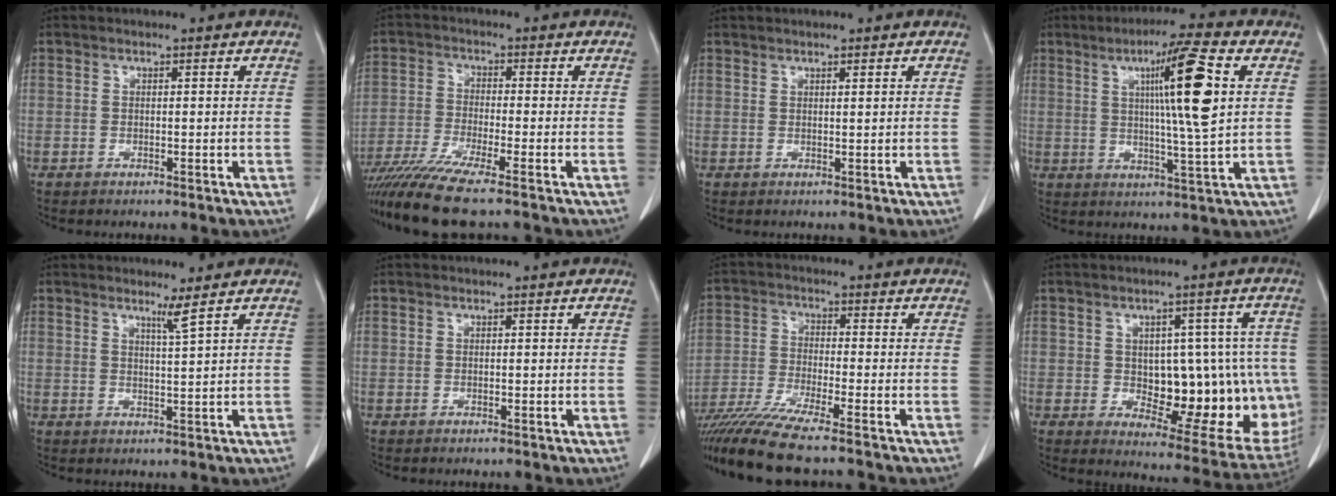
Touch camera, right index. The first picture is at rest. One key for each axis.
{"total": 10.6, "fx": -8.6, "fy": -0.9, "fz": 6.1, "tx": -0.103, "ty": -0.031, "tz": -0.147}
{"total": 0.6, "fx": 0.5, "fy": -0.1, "fz": 0.3, "tx": -0.010, "ty": -0.001, "tz": 0.012}
{"total": 12.0, "fx": 3.0, "fy": -0.8, "fz": 11.6, "tx": -0.188, "ty": 0.001, "tz": 0.047}
{"total": 2.1, "fx": 1.5, "fy": -1.0, "fz": 1.2, "tx": -0.030, "ty": -0.016, "tz": 0.031}
{"total": 0.0}
{"total": 11.9, "fx": -9.8, "fy": -1.0, "fz": 6.6, "tx": -0.114, "ty": -0.035, "tz": -0.169}
{"total": 17.6, "fx": -1.3, "fy": 8.7, "fz": 15.3, "tx": -0.155, "ty": 0.023, "tz": 0.015}